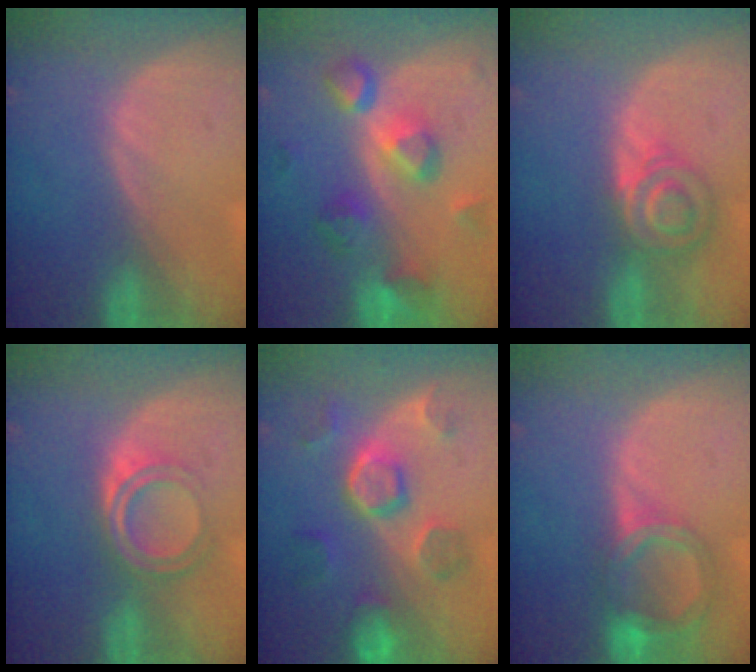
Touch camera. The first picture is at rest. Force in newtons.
{"total": 8.3, "press": 8.1, "slide": 1.7}
{"total": 5.7, "press": 5.6, "slide": 1.0}
{"total": 4.7, "press": 4.6, "slide": 0.7}
{"total": 8.3, "press": 8.2, "slide": 1.2}
{"total": 6.4, "press": 5.9, "slide": 2.7}